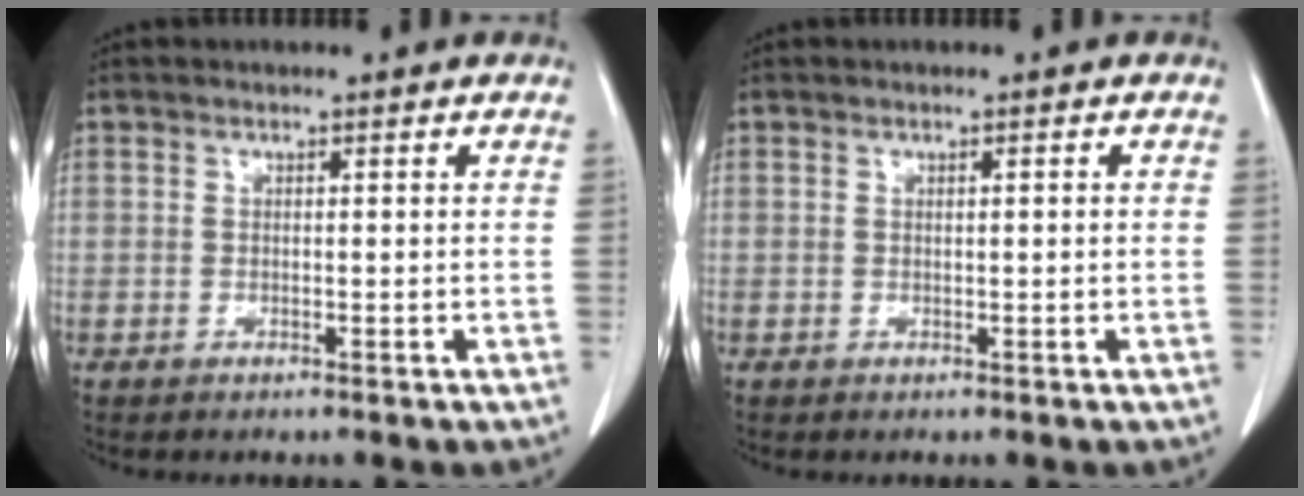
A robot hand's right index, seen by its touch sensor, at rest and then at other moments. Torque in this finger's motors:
{"motor_torque": [-0.07, 0.02, -0.02, -0.01]}